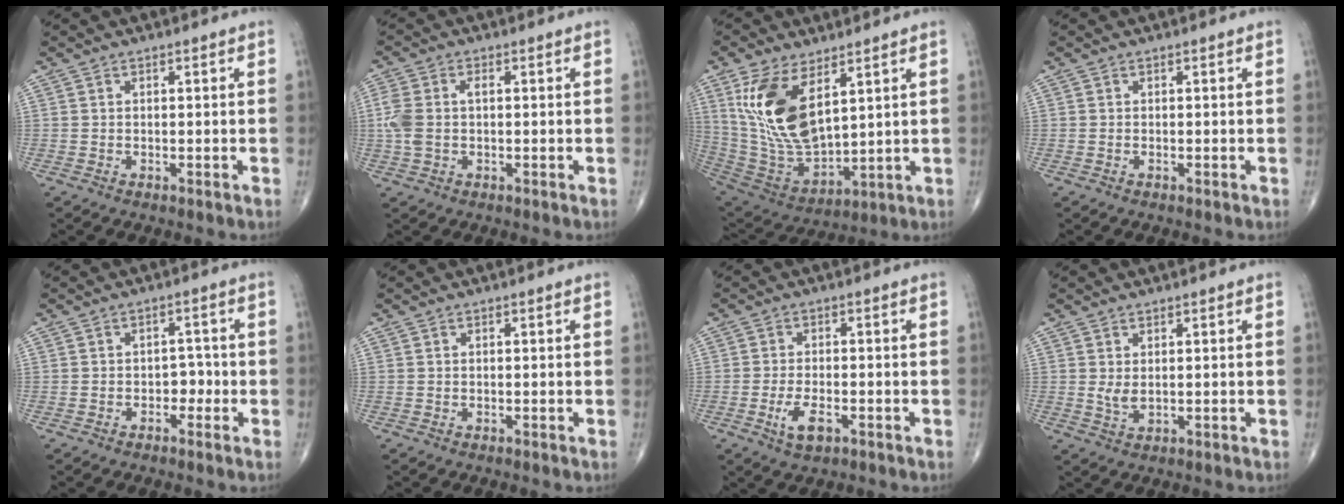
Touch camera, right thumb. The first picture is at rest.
{"total": 6.1, "force": [0.1, 3.6, 4.9], "torque": [-0.138, 0.018, -0.001]}
{"total": 17.6, "force": [6.7, 8.6, 13.8], "torque": [-0.257, -0.029, 0.148]}
{"total": 0.0}
{"total": 2.8, "force": [-1.0, 2.0, 1.6], "torque": [-0.001, 0.012, -0.020]}
{"total": 0.0}
{"total": 4.8, "force": [-2.0, 2.2, 3.8], "torque": [-0.073, 0.003, -0.032]}
{"total": 2.3, "force": [0.5, 1.1, 1.9], "torque": [-0.035, -0.010, 0.015]}